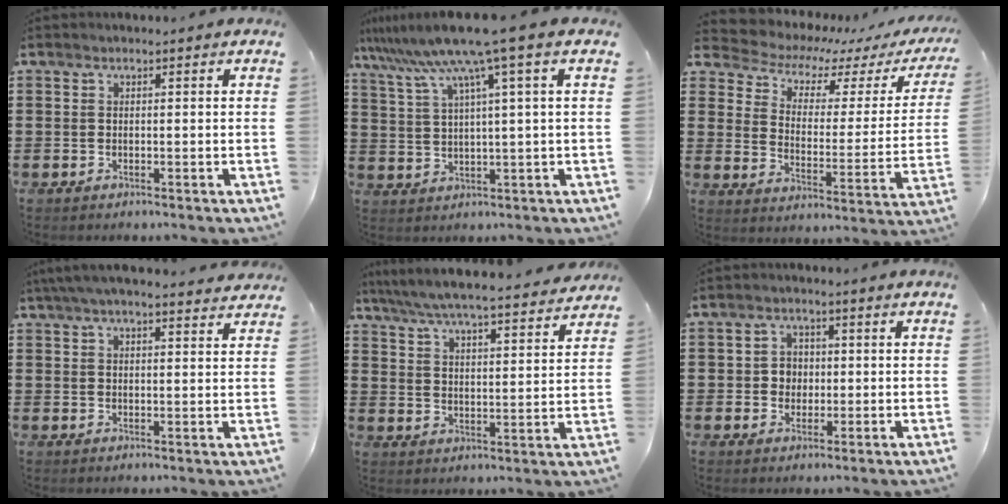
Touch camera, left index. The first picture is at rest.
{"total": 9.5, "force": [6.0, -1.0, 7.3], "torque": [-0.167, -0.029, 0.096]}
{"total": 4.3, "force": [3.6, 1.9, 1.5], "torque": [-0.057, -0.032, 0.056]}
{"total": 4.6, "force": [4.0, 0.4, 2.1], "torque": [-0.052, -0.005, 0.074]}
{"total": 6.3, "force": [5.9, -0.2, 2.1], "torque": [-0.066, -0.040, 0.100]}
{"total": 3.1, "force": [-0.1, 2.8, 1.2], "torque": [-0.026, 0.005, -0.008]}